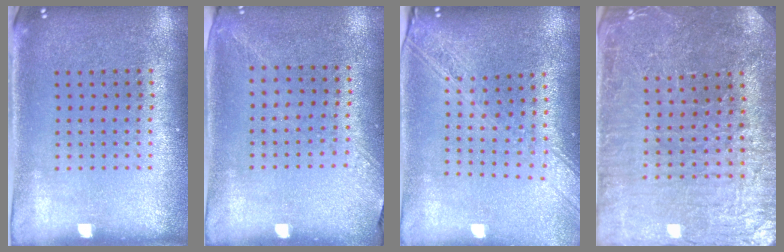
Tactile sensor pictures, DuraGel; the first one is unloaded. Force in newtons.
{"total": 1.3, "press": 1.0, "slide": 0.8}
{"total": 2.1, "press": 1.8, "slide": 1.1}
{"total": 3.3, "press": 3.3, "slide": 0.3}